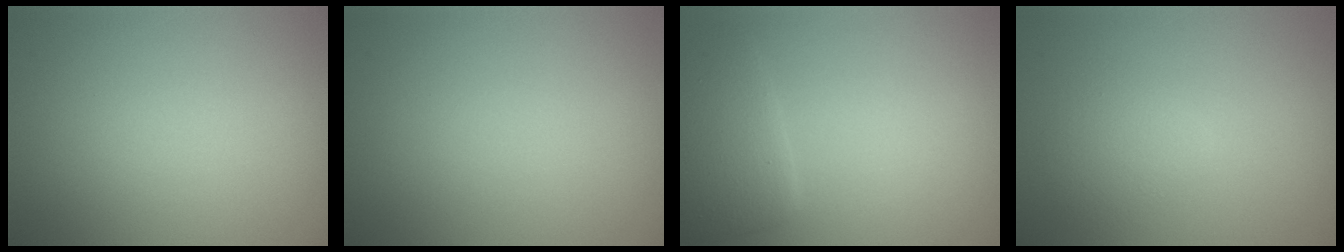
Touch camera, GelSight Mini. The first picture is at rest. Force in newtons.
{"total": 0.0}
{"total": 2.8, "press": 2.8, "slide": 0.2}
{"total": 2.0, "press": 1.9, "slide": 0.1}